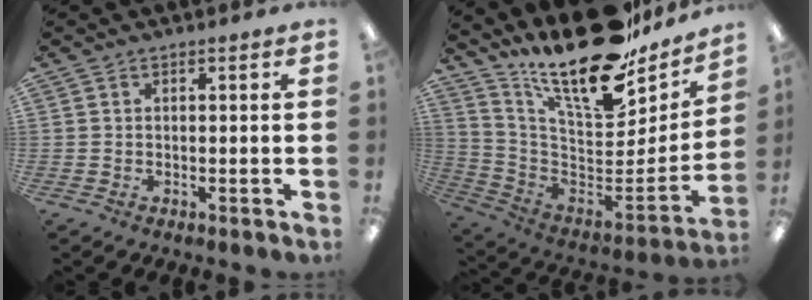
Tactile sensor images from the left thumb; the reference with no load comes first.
{"total": 20.7, "force": [15.6, 7.0, 11.6], "torque": [-0.170, -0.129, 0.263]}